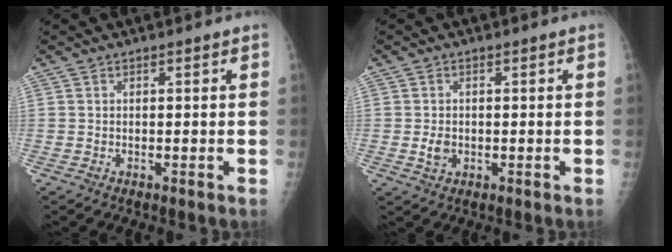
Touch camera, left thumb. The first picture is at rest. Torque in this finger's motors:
{"motor_torque": [-0.43, 0.40, 0.04, 0.00, 0.02]}